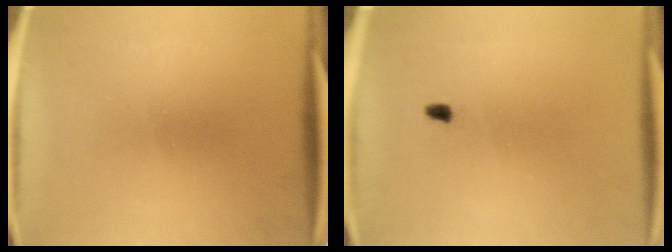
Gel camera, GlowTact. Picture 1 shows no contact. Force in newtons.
{"total": 0.9}